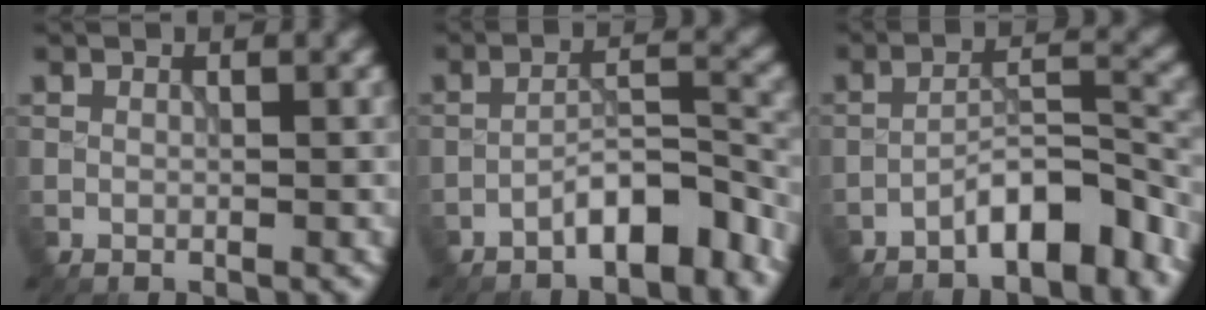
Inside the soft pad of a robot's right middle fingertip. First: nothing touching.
{"total": 4.7, "force": [-3.4, 1.2, 3.1], "torque": [-0.046, 0.017, -0.061]}
{"total": 5.4, "force": [-3.9, 1.3, 3.4], "torque": [-0.050, 0.015, -0.069]}